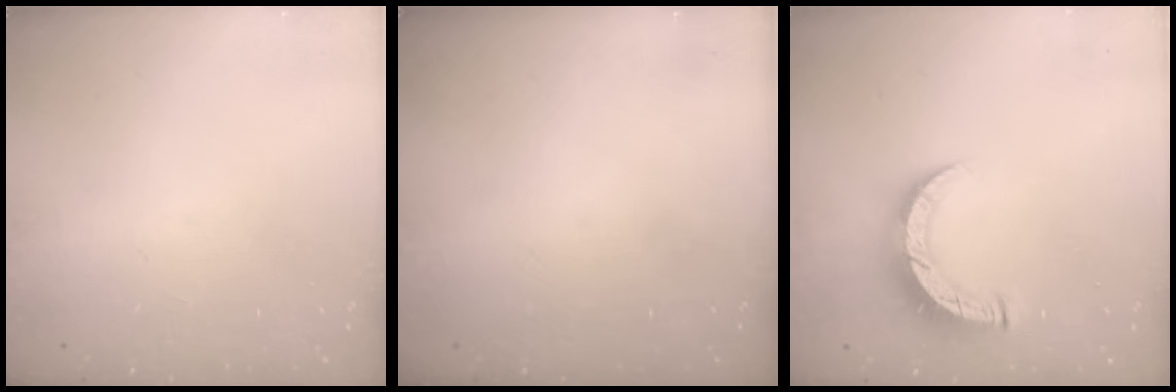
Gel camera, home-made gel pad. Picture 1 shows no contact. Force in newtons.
{"total": 0.0}
{"total": 9.2, "press": 9.1, "slide": 0.6}